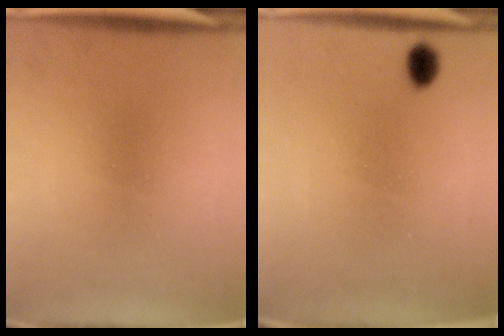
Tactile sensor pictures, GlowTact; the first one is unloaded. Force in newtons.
{"total": 1.7}